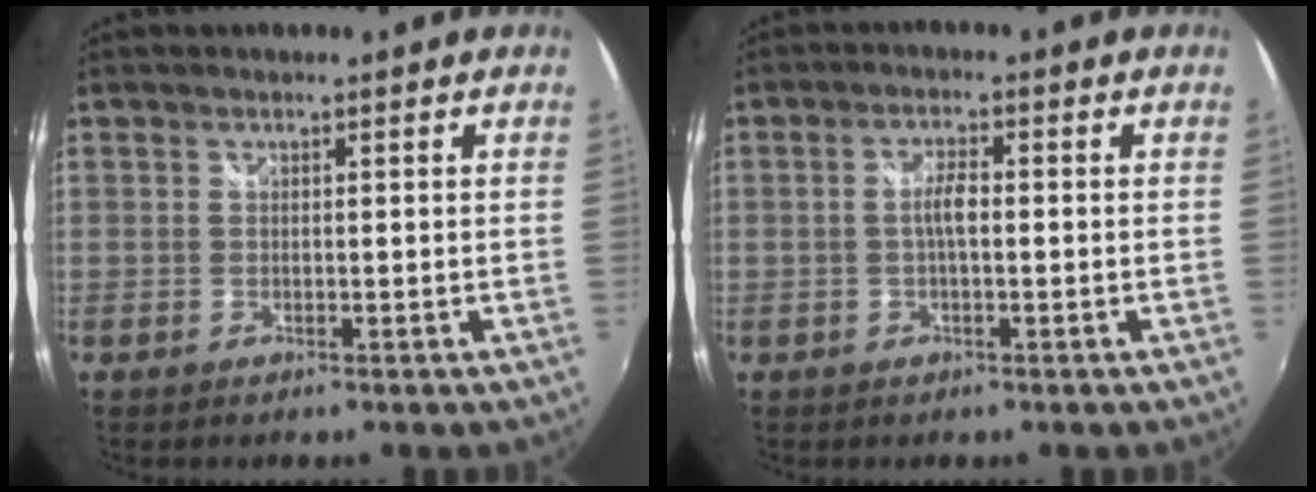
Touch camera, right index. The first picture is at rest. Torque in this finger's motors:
{"motor_torque": [0.74, -0.03, 0.35, 0.08]}